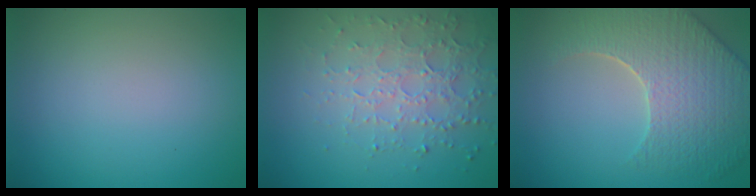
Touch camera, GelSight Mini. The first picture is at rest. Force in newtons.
{"total": 3.7, "press": 3.7, "slide": 0.5}
{"total": 7.4, "press": 5.7, "slide": 4.8}